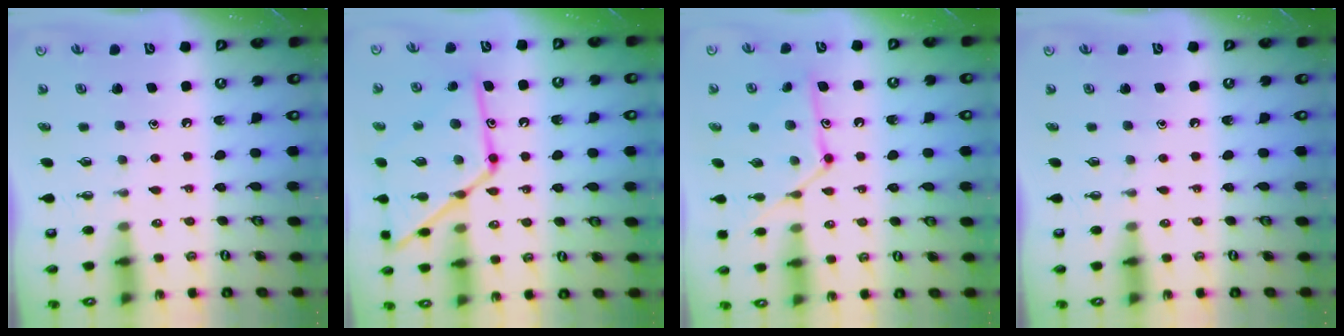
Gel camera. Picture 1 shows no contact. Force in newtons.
{"total": 19.2, "press": 19.1, "slide": 1.5}
{"total": 12.5, "press": 12.5, "slide": 0.5}
{"total": 0.0}